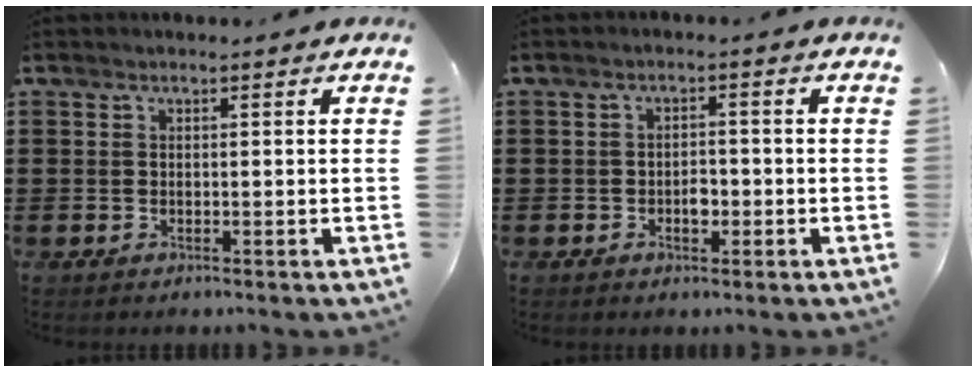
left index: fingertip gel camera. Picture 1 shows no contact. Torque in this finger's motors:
{"motor_torque": [0.05, 0.05, 0.03, 0.04]}